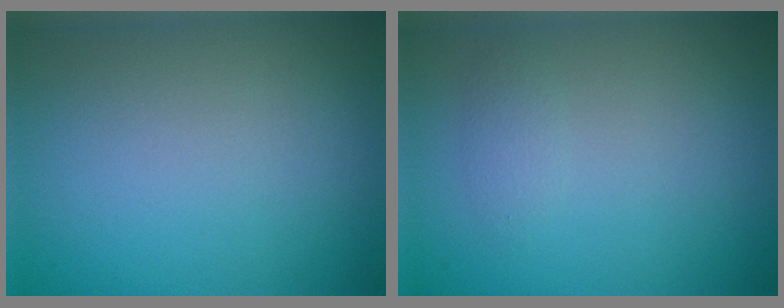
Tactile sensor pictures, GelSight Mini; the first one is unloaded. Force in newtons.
{"total": 1.0, "press": 1.0, "slide": 0.0}